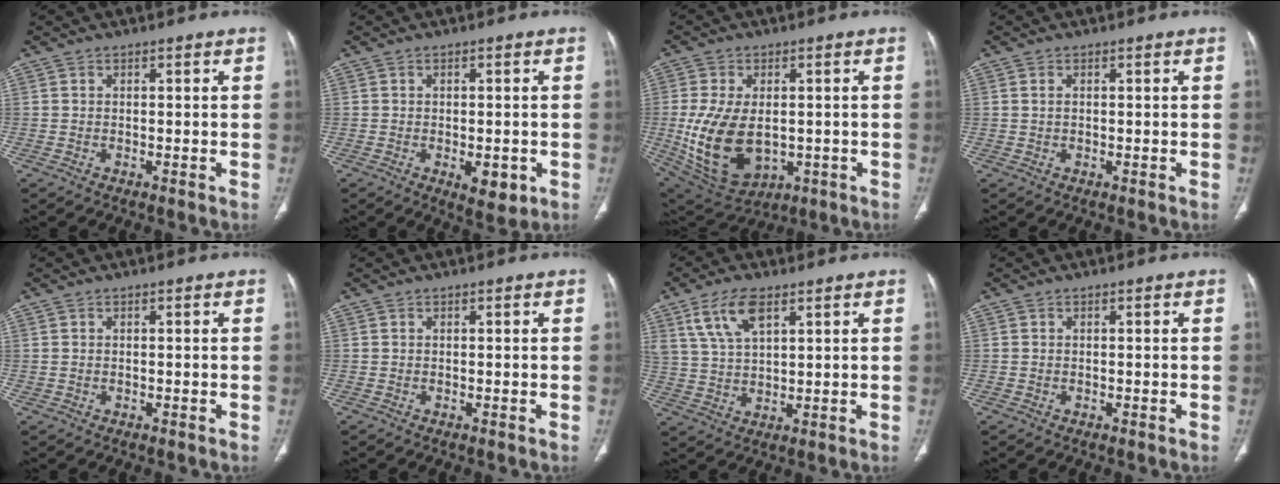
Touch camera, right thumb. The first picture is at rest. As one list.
[{"total": 5.3, "force": [-1.6, 2.6, 4.3], "torque": [-0.048, -0.004, -0.011]}, {"total": 16.4, "force": [-1.9, 10.2, 12.7], "torque": [-0.239, -0.011, -0.002]}, {"total": 0.7, "force": [0.2, 0.5, 0.5], "torque": [-0.015, 0.003, 0.006]}, {"total": 0.0}, {"total": 0.0}, {"total": 8.8, "force": [4.7, 3.9, 6.3], "torque": [-0.124, -0.013, 0.100]}, {"total": 0.0}]